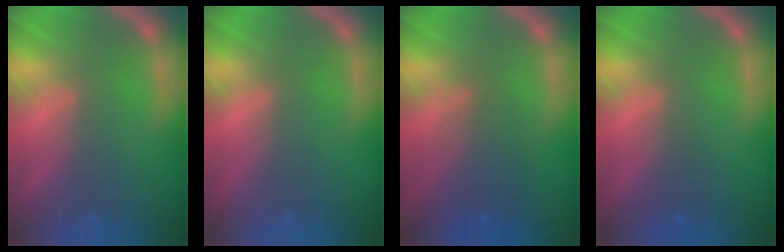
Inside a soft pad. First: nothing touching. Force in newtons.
{"total": 0.0}
{"total": 4.1}
{"total": 1.0}